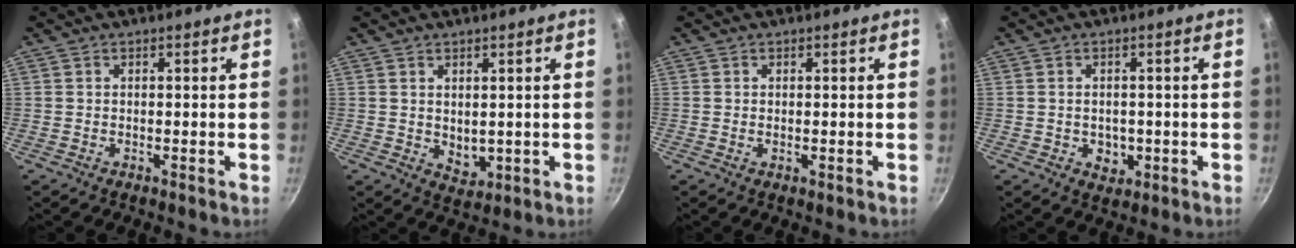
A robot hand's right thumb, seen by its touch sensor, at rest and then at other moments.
{"total": 3.7, "force": [0.8, 2.5, 2.5], "torque": [-0.028, -0.014, 0.024]}
{"total": 0.5, "force": [0.0, 0.2, 0.5], "torque": [-0.009, -0.002, 0.001]}
{"total": 3.7, "force": [-0.8, 2.9, 2.1], "torque": [-0.021, 0.002, -0.002]}